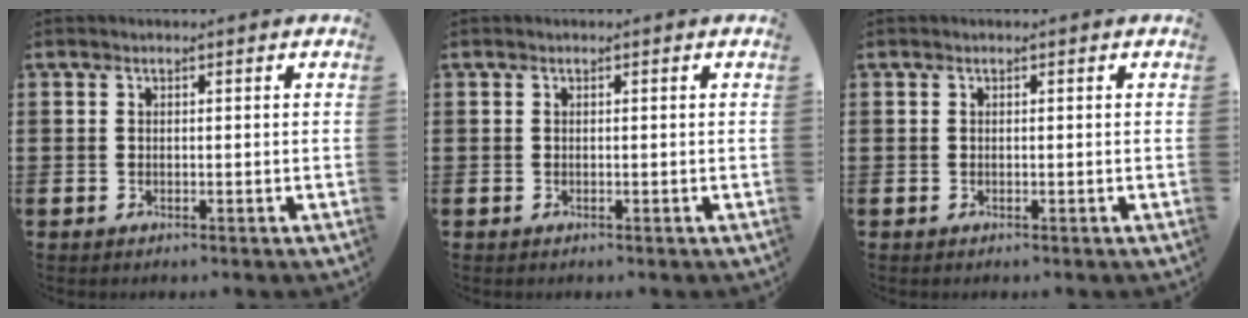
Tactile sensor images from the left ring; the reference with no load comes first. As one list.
[{"total": 0.0}, {"total": 0.0}]